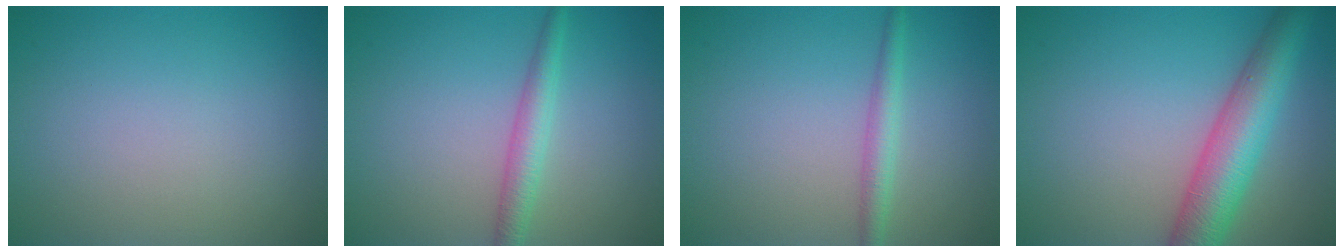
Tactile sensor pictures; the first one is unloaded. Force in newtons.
{"total": 2.5, "press": 2.5, "slide": 0.1}
{"total": 2.0, "press": 2.0, "slide": 0.0}
{"total": 6.7, "press": 6.7, "slide": 0.2}